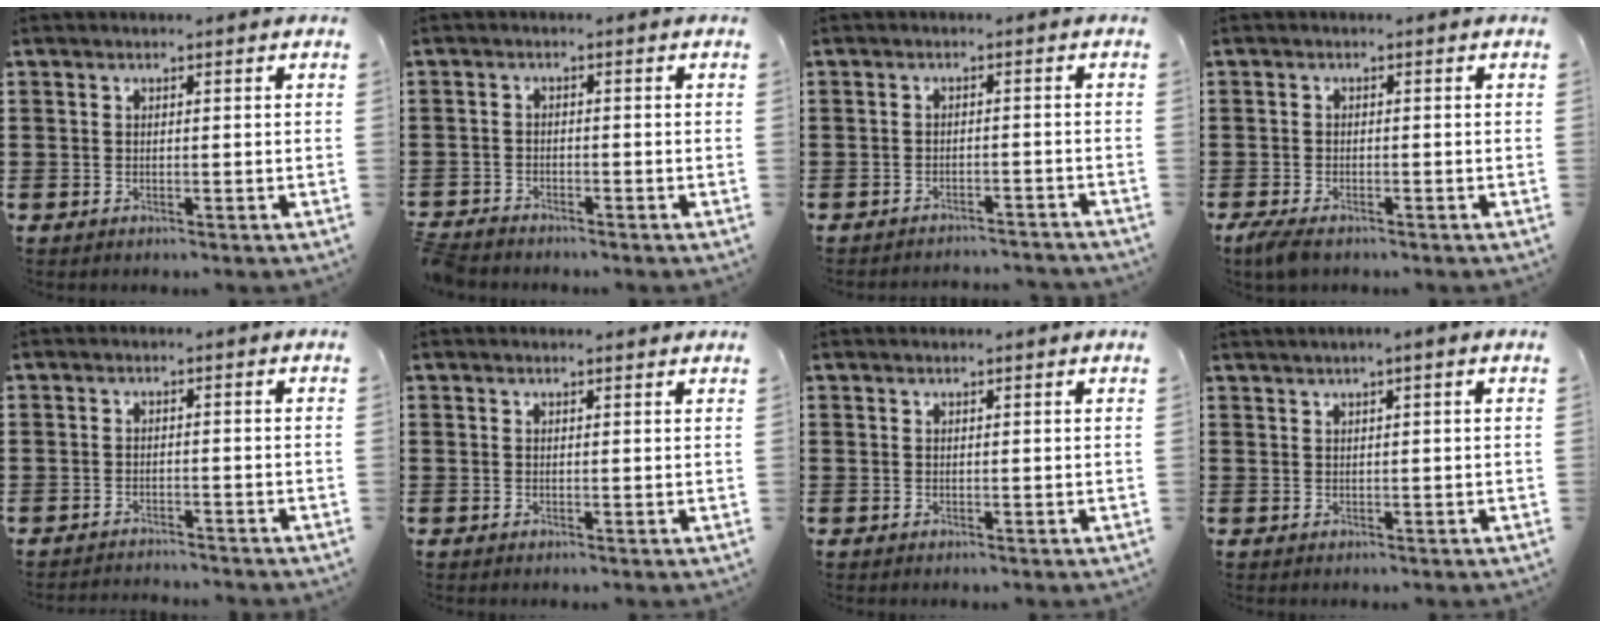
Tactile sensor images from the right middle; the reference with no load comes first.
{"total": 2.2, "force": [-2.2, 0.3, 0.0], "torque": [-0.013, -0.003, -0.049]}
{"total": 2.1, "force": [-2.1, -0.1, 0.1], "torque": [-0.008, 0.001, -0.044]}
{"total": 2.0, "force": [-1.5, 0.5, 1.2], "torque": [-0.044, -0.007, -0.035]}
{"total": 1.7, "force": [-1.7, -0.1, -0.1], "torque": [-0.002, 0.000, -0.036]}
{"total": 0.8, "force": [0.8, -0.2, 0.2], "torque": [0.002, -0.007, 0.014]}
{"total": 0.6, "force": [0.5, -0.2, 0.2], "torque": [-0.004, -0.002, 0.011]}
{"total": 1.2, "force": [0.8, -0.5, 0.7], "torque": [-0.014, -0.004, 0.015]}